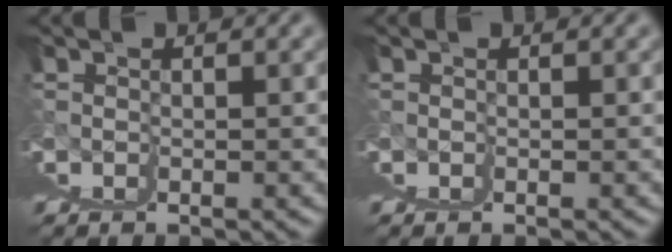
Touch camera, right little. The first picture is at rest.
{"total": 0.0}